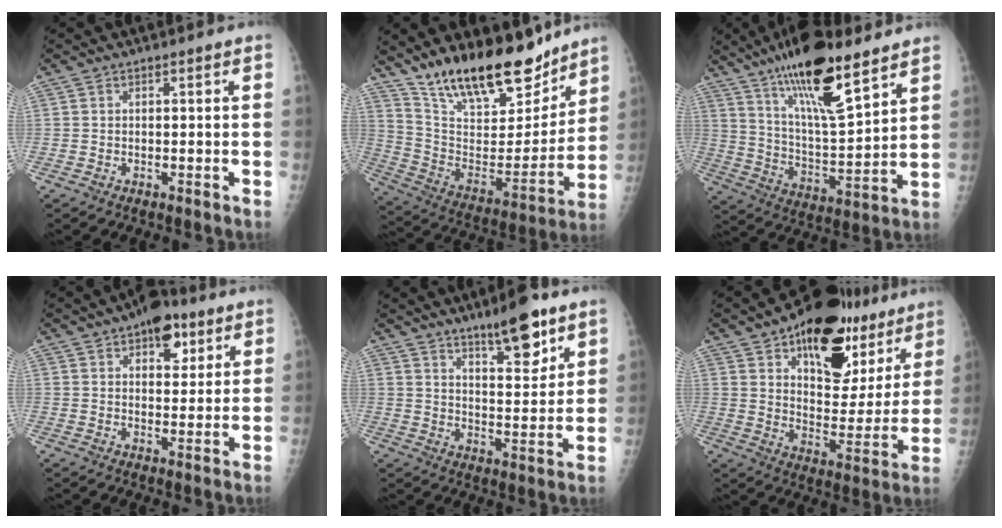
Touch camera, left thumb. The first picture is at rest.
{"total": 22.8, "force": [17.8, 7.7, 12.0], "torque": [-0.165, -0.088, 0.308]}
{"total": 19.4, "force": [12.7, 5.1, 13.7], "torque": [-0.222, -0.062, 0.228]}
{"total": 8.9, "force": [4.8, 4.8, 5.7], "torque": [-0.048, -0.016, 0.064]}
{"total": 11.6, "force": [7.8, 3.2, 7.9], "torque": [-0.100, -0.050, 0.124]}
{"total": 24.1, "force": [14.3, 12.5, 14.8], "torque": [-0.159, -0.047, 0.215]}